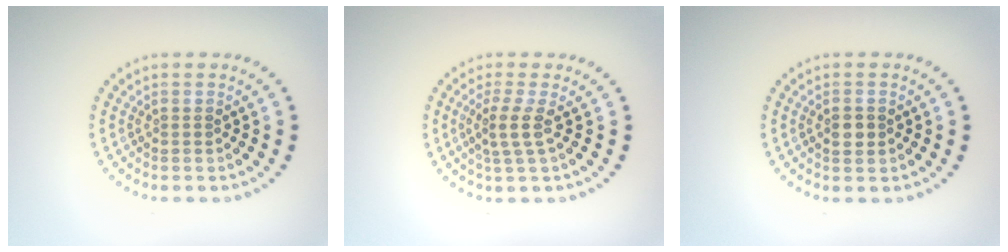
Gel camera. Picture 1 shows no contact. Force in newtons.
{"total": 2.1, "press": 1.5, "slide": 1.5}
{"total": 1.6, "press": 1.6, "slide": 0.3}